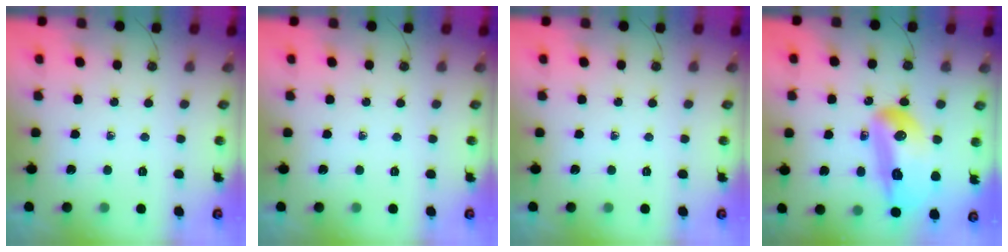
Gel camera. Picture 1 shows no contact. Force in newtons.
{"total": 0.0}
{"total": 0.0}
{"total": 18.3, "press": 18.1, "slide": 2.5}